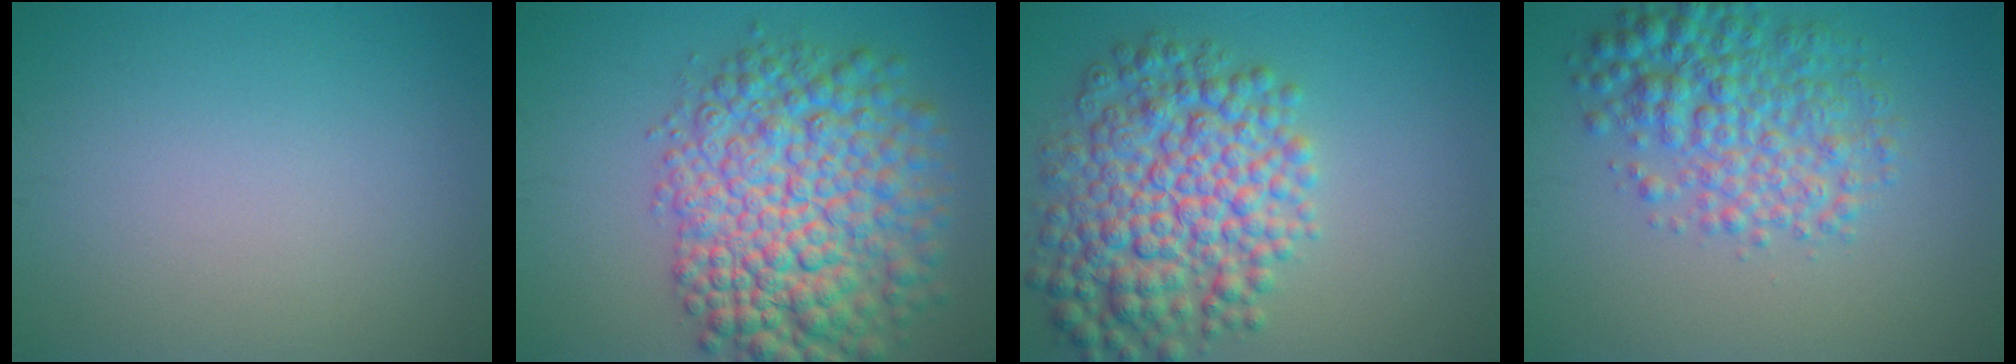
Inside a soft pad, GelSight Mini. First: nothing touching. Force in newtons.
{"total": 11.1, "press": 11.1, "slide": 0.3}
{"total": 8.8, "press": 8.8, "slide": 0.0}
{"total": 5.7, "press": 5.7, "slide": 0.1}